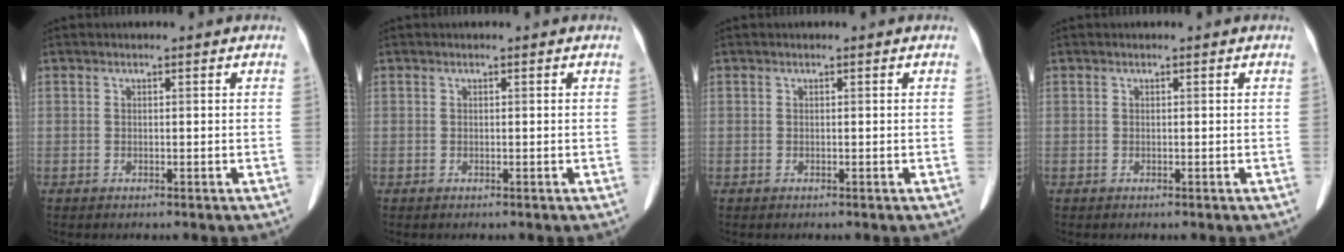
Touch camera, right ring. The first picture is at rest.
{"total": 0.0}
{"total": 0.0}
{"total": 0.0}